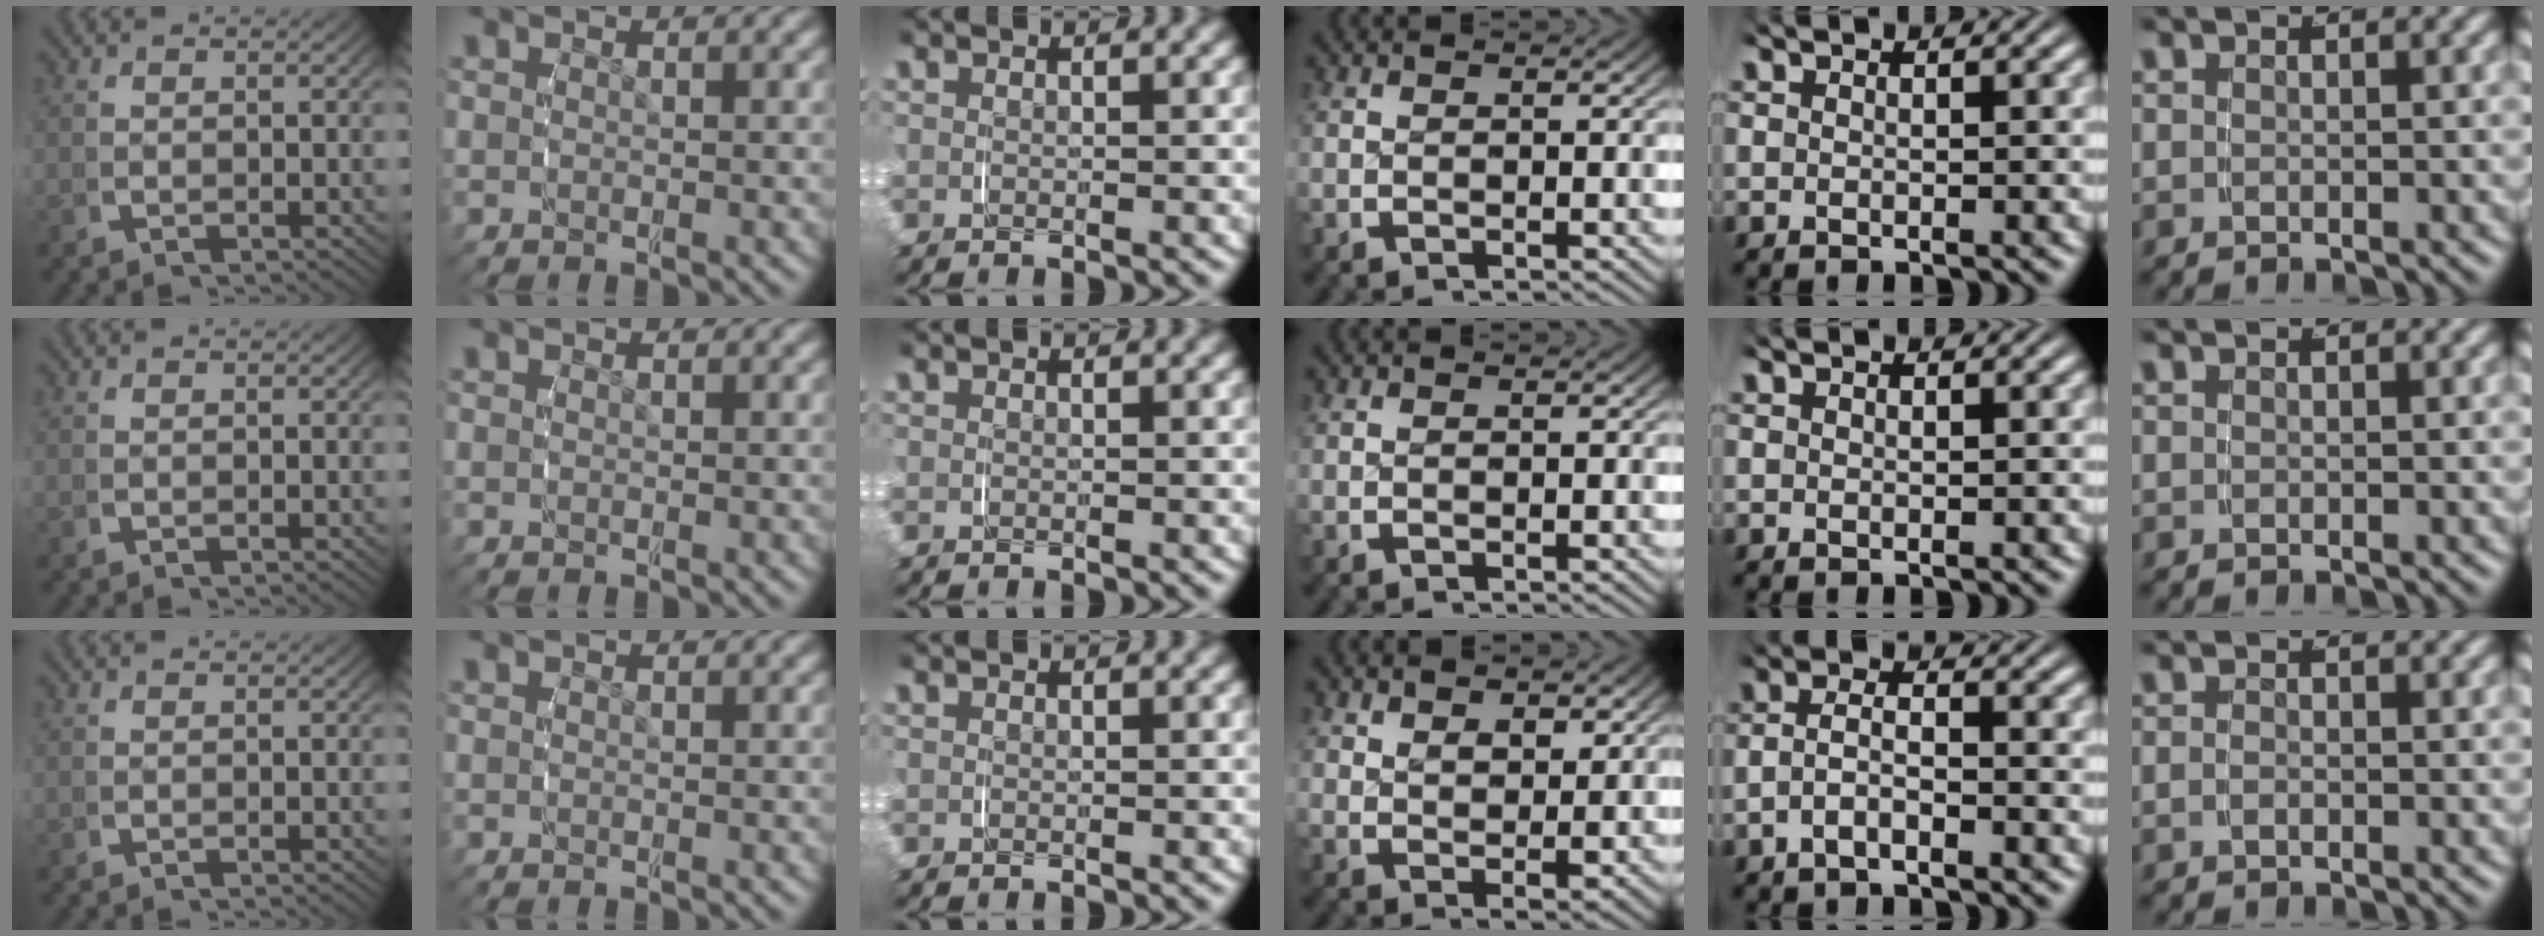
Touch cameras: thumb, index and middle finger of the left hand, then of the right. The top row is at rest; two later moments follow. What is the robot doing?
{"motion": "grasp_and_lifting", "object": "scarf"}